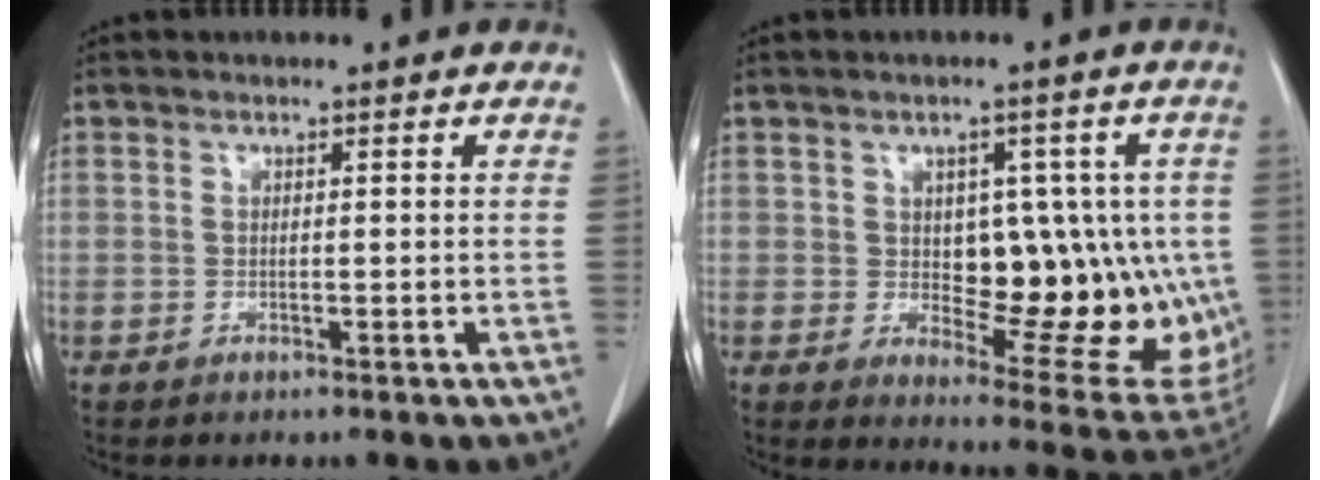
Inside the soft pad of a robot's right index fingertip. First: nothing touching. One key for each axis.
{"total": 16.5, "fx": -0.9, "fy": 7.8, "fz": 14.5, "tx": -0.155, "ty": 0.009, "tz": 0.013}